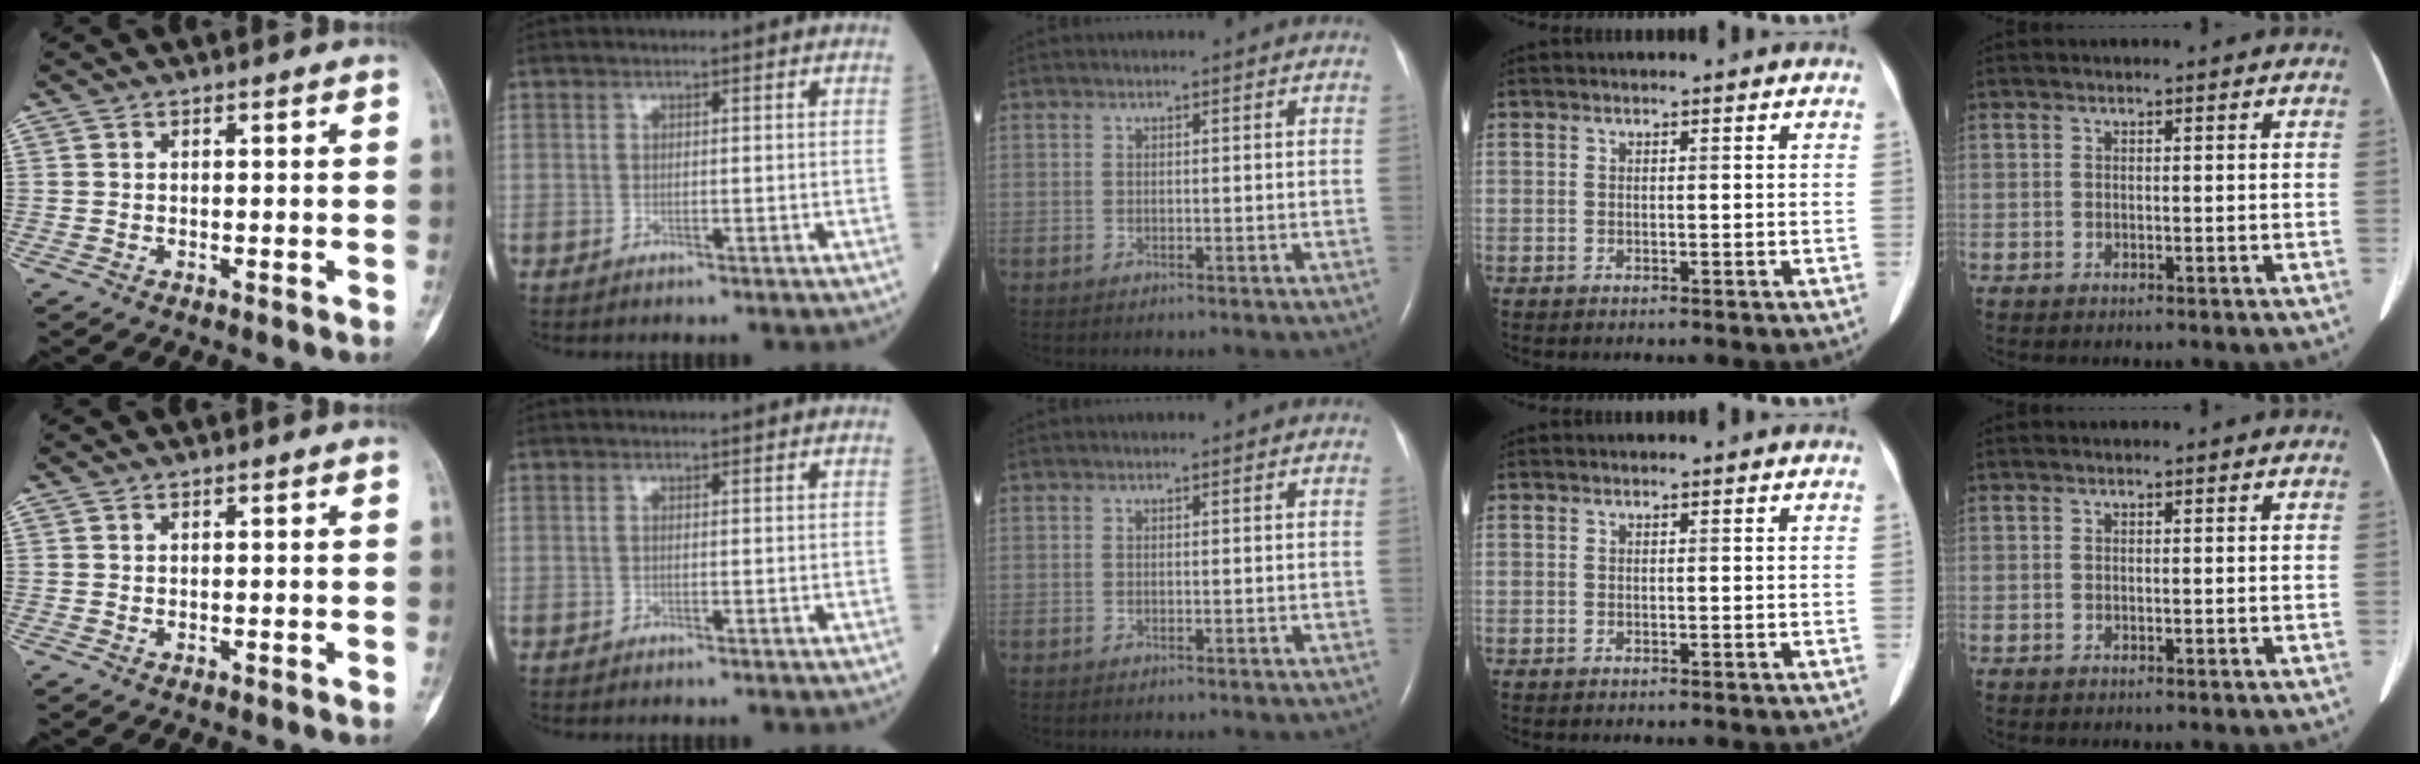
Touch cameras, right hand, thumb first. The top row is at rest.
{}